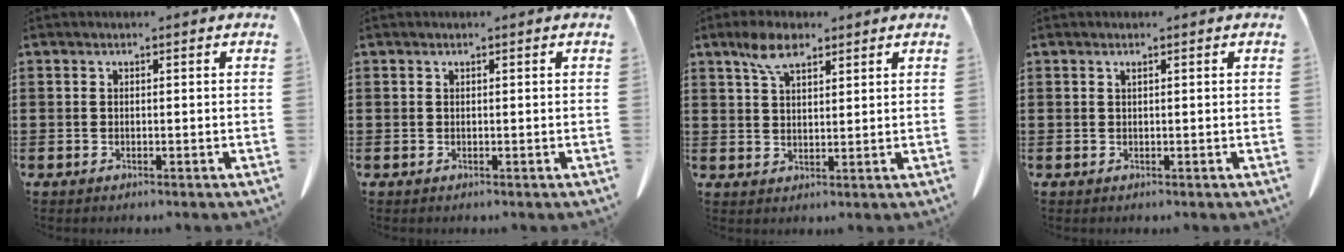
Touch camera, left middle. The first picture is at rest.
{"total": 0.0}
{"total": 5.6, "force": [3.6, 2.3, 3.6], "torque": [-0.080, 0.006, 0.066]}
{"total": 0.5, "force": [0.3, -0.1, 0.4], "torque": [-0.010, -0.004, 0.008]}